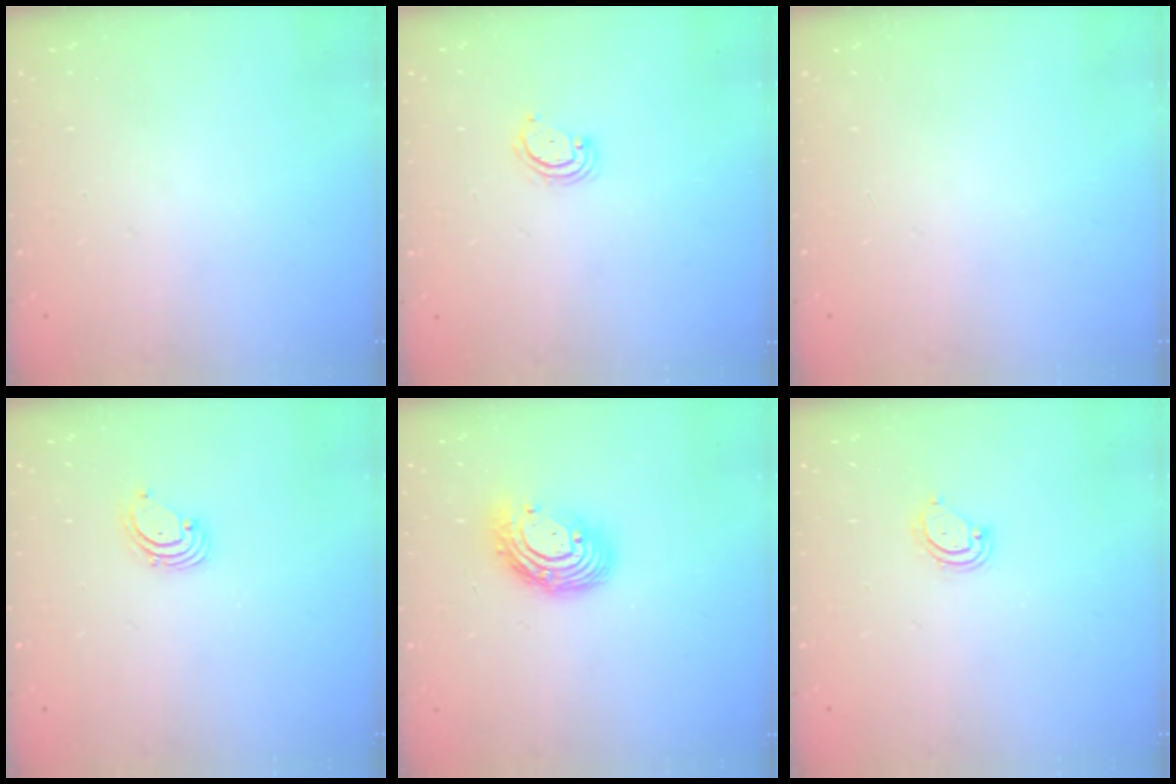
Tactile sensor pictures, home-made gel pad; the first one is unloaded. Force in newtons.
{"total": 2.9, "press": 2.8, "slide": 0.4}
{"total": 0.0}
{"total": 1.6, "press": 1.6, "slide": 0.1}
{"total": 12.1, "press": 12.0, "slide": 1.1}
{"total": 5.3, "press": 5.3, "slide": 0.4}